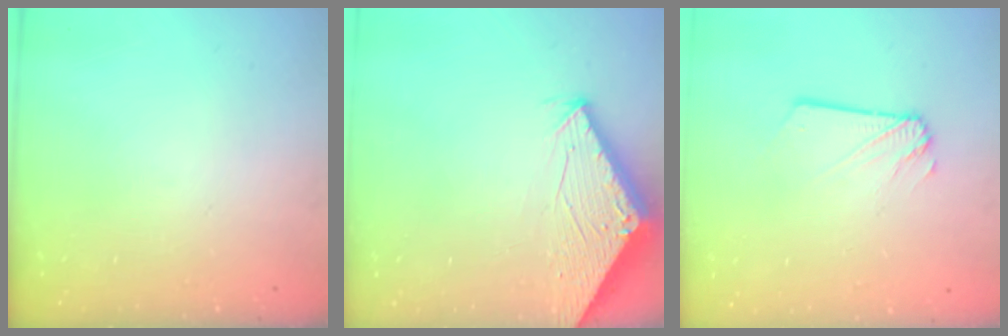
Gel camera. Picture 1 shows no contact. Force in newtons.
{"total": 2.8, "press": 2.8, "slide": 0.1}
{"total": 1.2, "press": 1.2, "slide": 0.1}